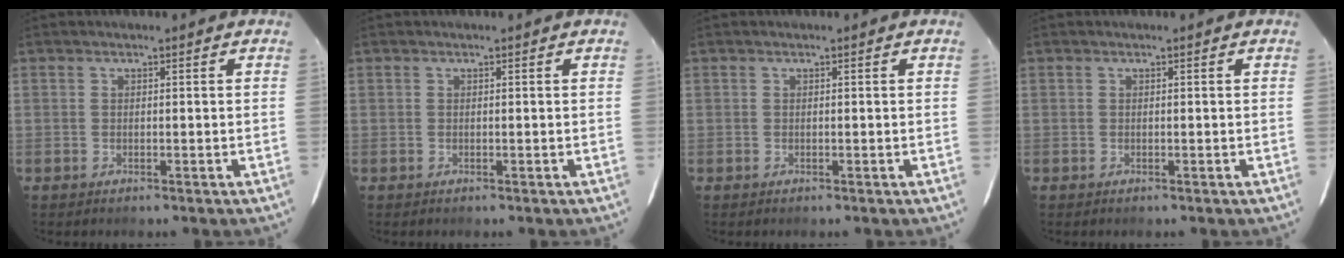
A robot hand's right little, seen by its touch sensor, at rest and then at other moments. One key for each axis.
{"total": 0.0}
{"total": 0.0}
{"total": 0.0}